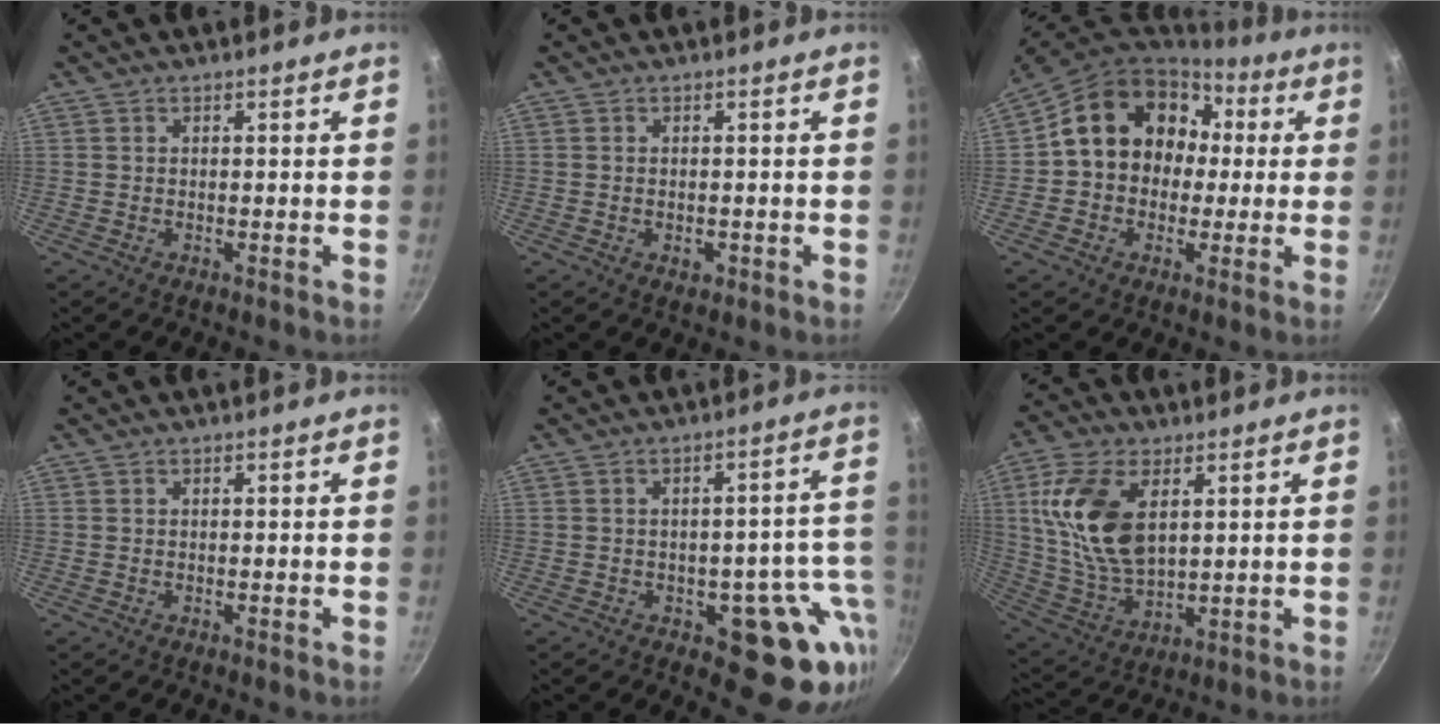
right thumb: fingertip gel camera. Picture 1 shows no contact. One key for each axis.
{"total": 1.8, "fx": -0.6, "fy": 1.2, "fz": 1.2, "tx": -0.017, "ty": 0.000, "tz": -0.010}
{"total": 17.1, "fx": 1.8, "fy": 14.3, "fz": 9.3, "tx": -0.120, "ty": 0.053, "tz": 0.021}
{"total": 0.0}
{"total": 14.8, "fx": -4.0, "fy": 8.1, "fz": 11.7, "tx": -0.063, "ty": 0.022, "tz": -0.043}
{"total": 16.2, "fx": 4.4, "fy": 9.1, "fz": 12.7, "tx": -0.236, "ty": -0.014, "tz": 0.095}